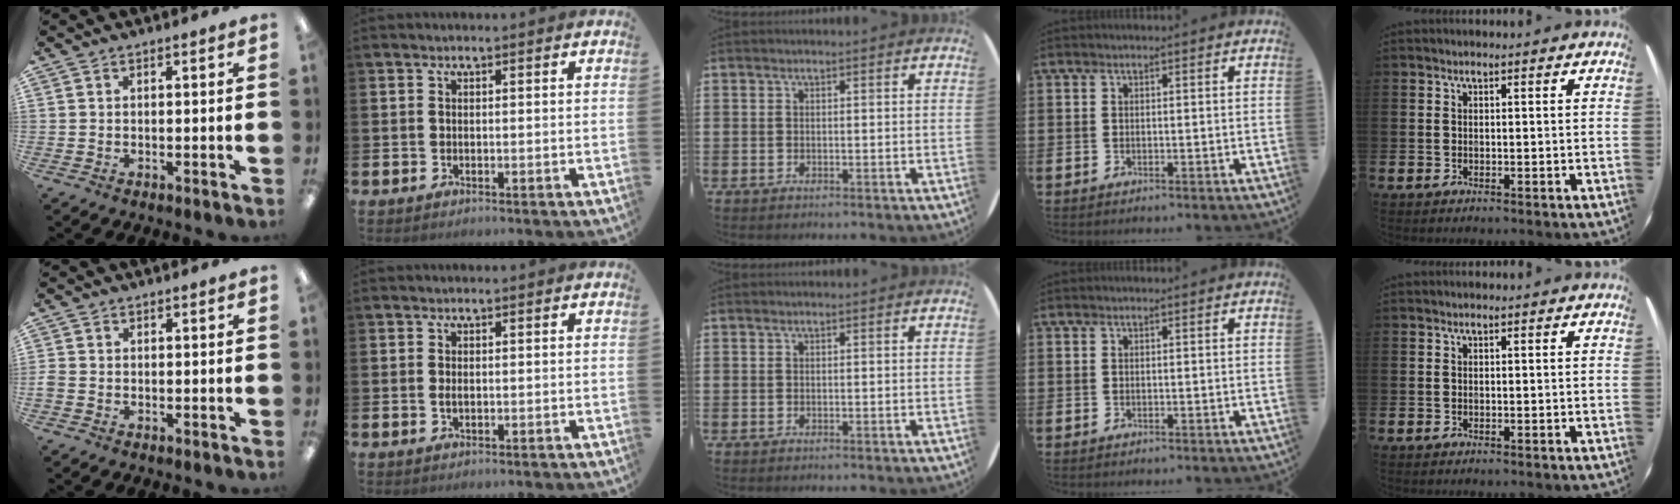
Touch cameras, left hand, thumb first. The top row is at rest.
{"thumb": {"total": 0.9, "force": [-0.3, 0.8, 0.4], "torque": [-0.005, 0.003, -0.005]}, "index": {"total": 0.8, "force": [0.0, 0.4, 0.7], "torque": [-0.013, 0.004, -0.002]}}